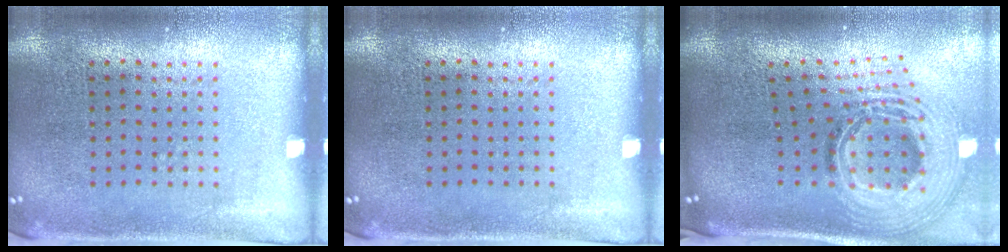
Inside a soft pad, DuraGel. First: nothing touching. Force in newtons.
{"total": 0.0}
{"total": 2.8, "press": 1.9, "slide": 2.1}